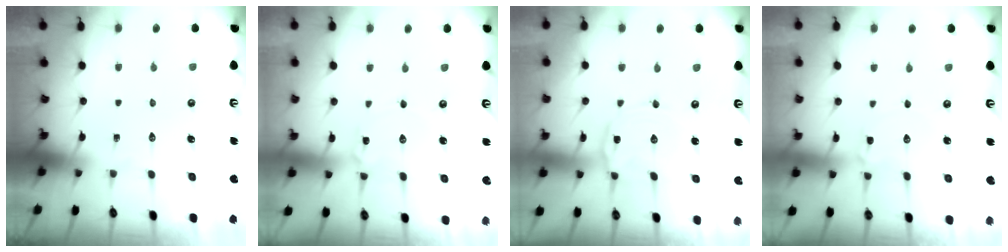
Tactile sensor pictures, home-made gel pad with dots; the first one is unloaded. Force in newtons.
{"total": 2.7, "press": 2.7, "slide": 0.2}
{"total": 2.8, "press": 2.8, "slide": 0.4}
{"total": 2.0, "press": 2.0, "slide": 0.2}